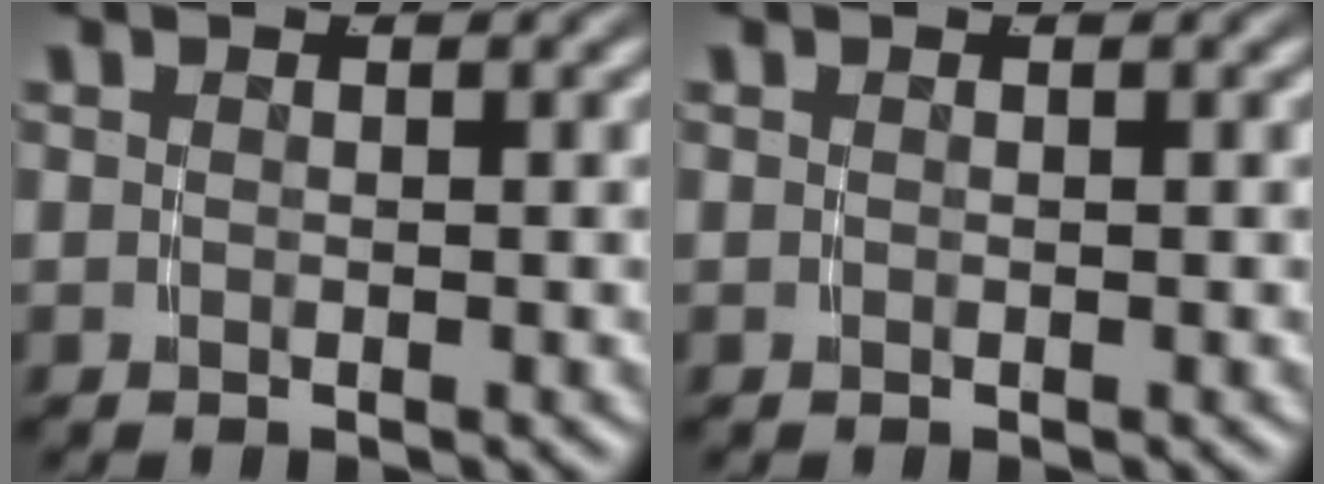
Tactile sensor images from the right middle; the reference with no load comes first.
{"total": 0.0}